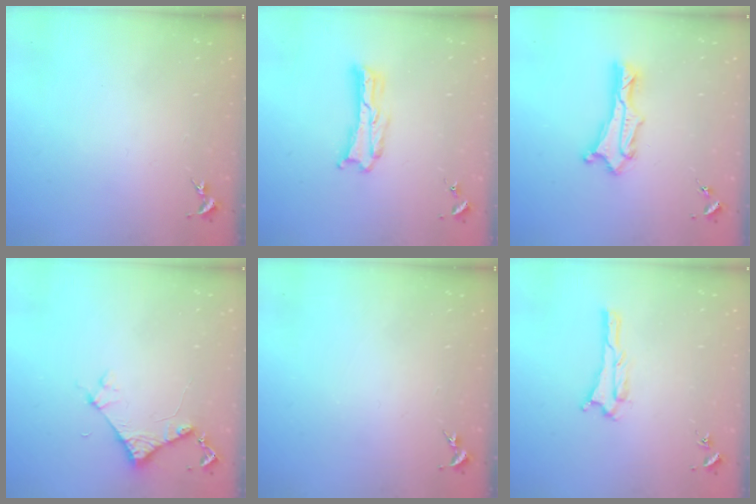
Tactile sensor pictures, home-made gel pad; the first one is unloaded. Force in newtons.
{"total": 1.0, "press": 1.0, "slide": 0.2}
{"total": 2.4, "press": 2.4, "slide": 0.3}
{"total": 3.1, "press": 3.1, "slide": 0.2}
{"total": 0.0}
{"total": 0.6, "press": 0.6, "slide": 0.1}